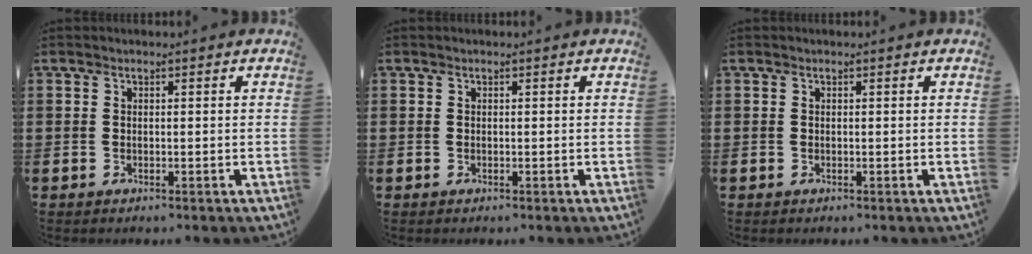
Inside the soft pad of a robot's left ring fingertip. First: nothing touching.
{"total": 0.0}
{"total": 0.0}